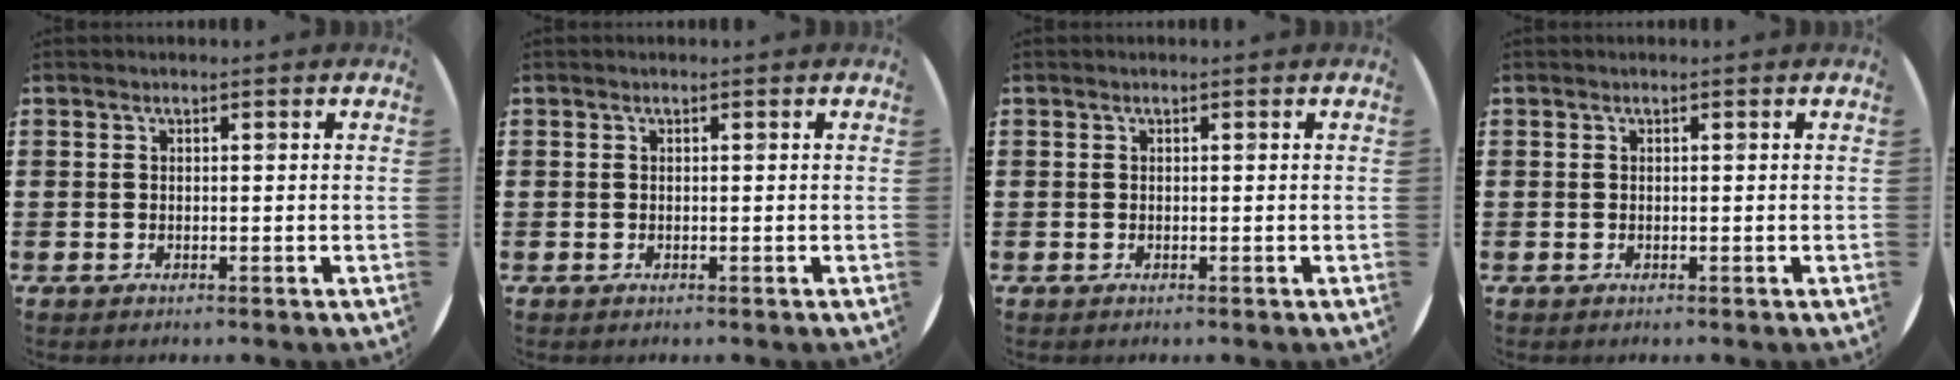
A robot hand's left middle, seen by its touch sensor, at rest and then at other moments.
{"total": 0.0}
{"total": 0.0}
{"total": 0.0}